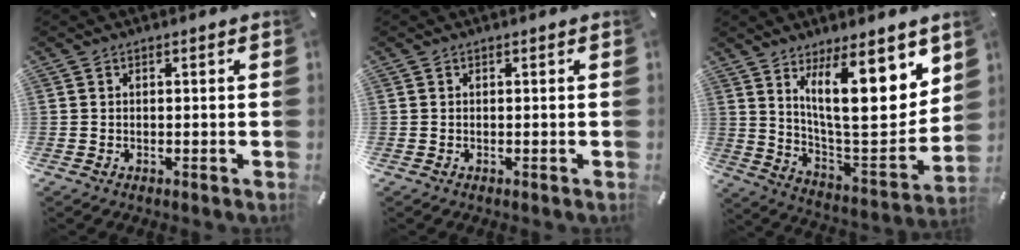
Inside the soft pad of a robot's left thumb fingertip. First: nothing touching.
{"total": 0.0}
{"total": 19.5, "force": [9.9, 6.8, 15.4], "torque": [-0.230, -0.068, 0.160]}